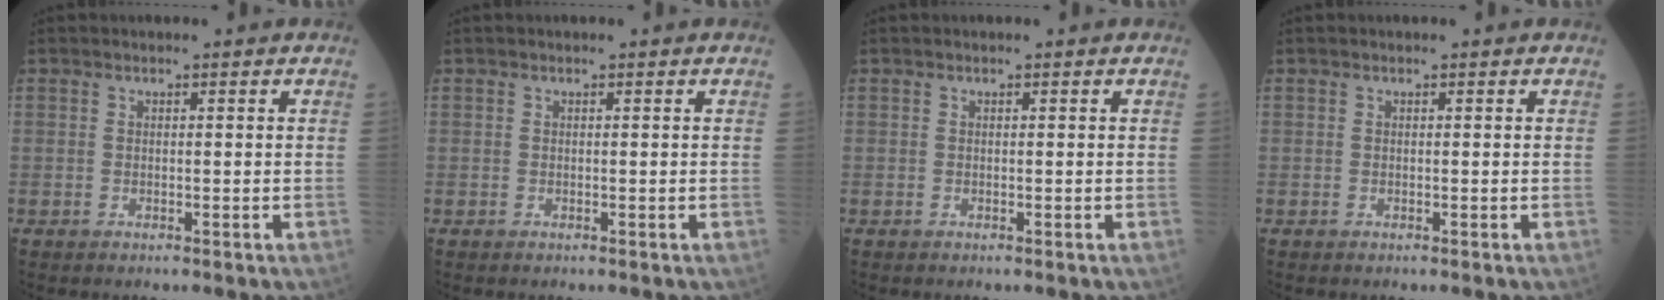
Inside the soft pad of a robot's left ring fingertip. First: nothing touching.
{"total": 0.0}
{"total": 0.0}
{"total": 0.0}